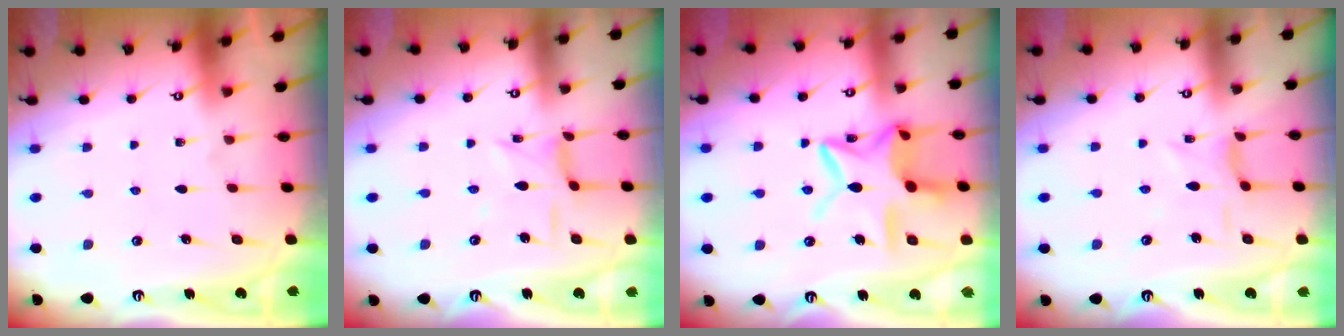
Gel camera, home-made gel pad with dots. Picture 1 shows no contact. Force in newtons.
{"total": 3.6, "press": 3.5, "slide": 0.5}
{"total": 15.7, "press": 15.6, "slide": 1.2}
{"total": 2.3, "press": 2.3, "slide": 0.5}